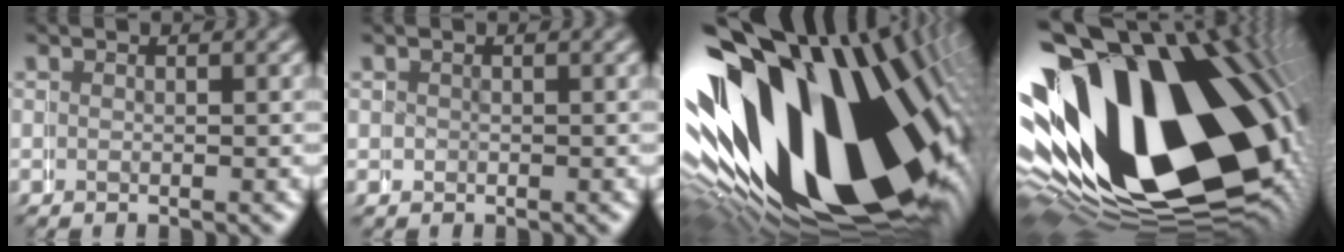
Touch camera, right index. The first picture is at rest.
{"total": 0.9, "force": [0.1, 0.8, -0.2], "torque": [0.002, 0.002, 0.002]}
{"total": 40.2, "force": [-5.2, 24.9, 31.1], "torque": [-0.475, -0.010, -0.074]}
{"total": 36.7, "force": [-4.1, 23.7, 27.8], "torque": [-0.451, -0.021, -0.057]}